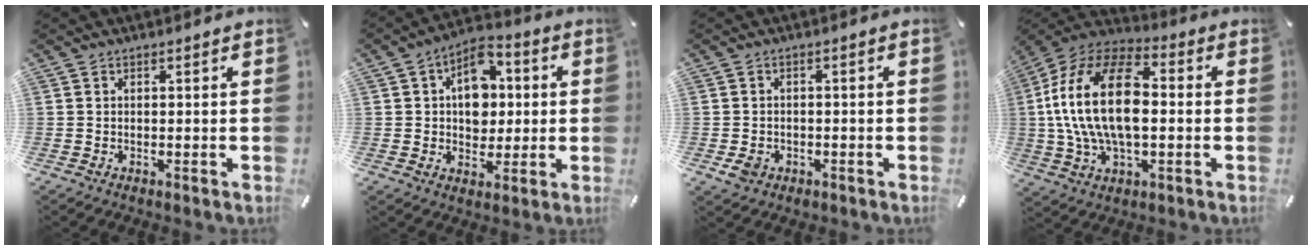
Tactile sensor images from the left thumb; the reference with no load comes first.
{"total": 10.7, "force": [1.6, 8.5, 6.3], "torque": [-0.083, 0.003, 0.028]}
{"total": 3.3, "force": [-1.4, 2.6, 1.6], "torque": [-0.040, 0.002, -0.028]}
{"total": 21.3, "force": [0.3, 12.6, 17.1], "torque": [-0.365, 0.010, 0.002]}